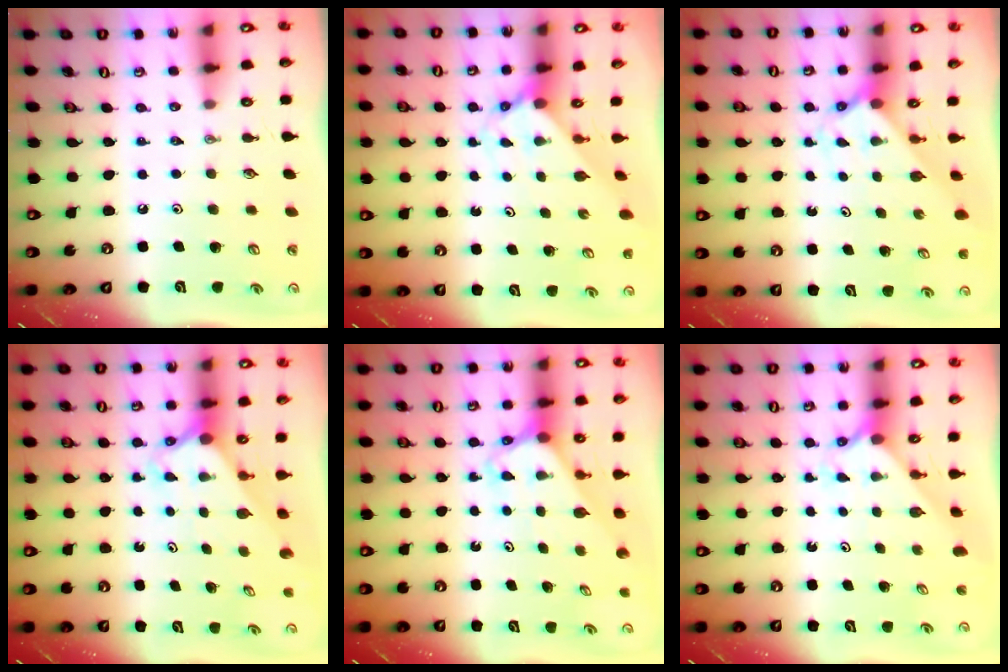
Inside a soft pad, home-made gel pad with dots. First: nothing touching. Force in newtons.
{"total": 2.3, "press": 2.2, "slide": 0.2}
{"total": 2.2, "press": 2.2, "slide": 0.2}
{"total": 2.5, "press": 2.5, "slide": 0.2}
{"total": 2.8, "press": 2.8, "slide": 0.2}
{"total": 3.0, "press": 3.0, "slide": 0.2}